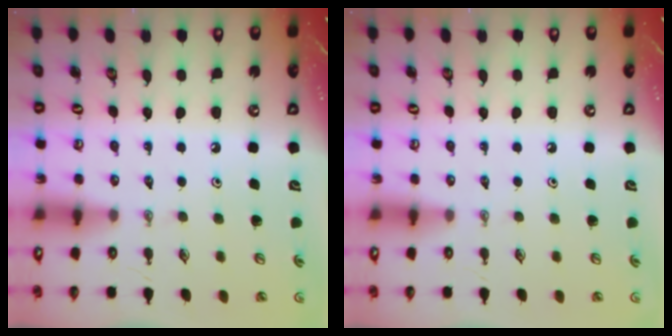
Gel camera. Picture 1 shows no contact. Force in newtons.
{"total": 0.0}